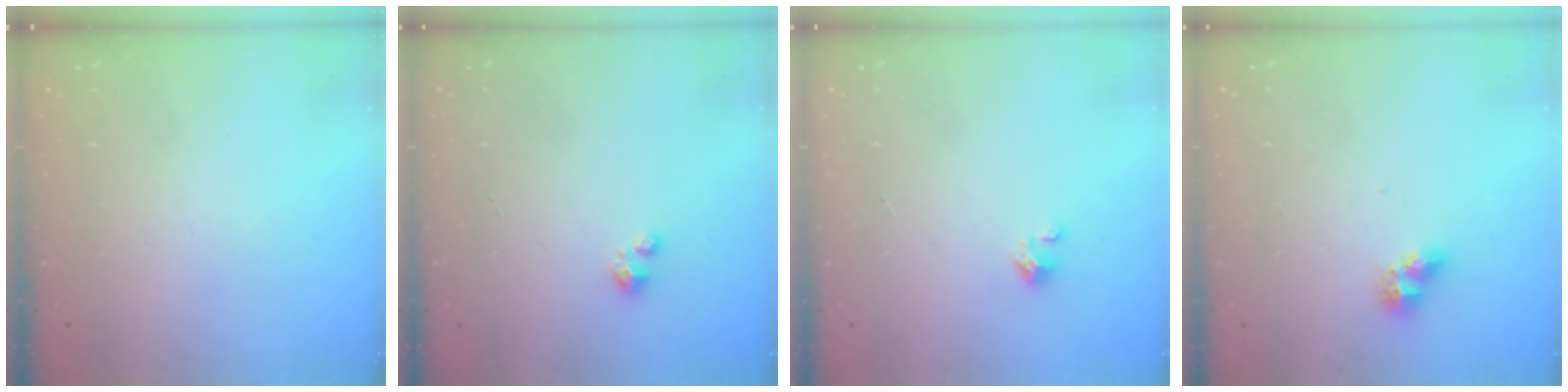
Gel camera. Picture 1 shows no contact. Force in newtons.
{"total": 1.5, "press": 1.5, "slide": 0.1}
{"total": 1.5, "press": 1.5, "slide": 0.1}
{"total": 7.8, "press": 7.7, "slide": 0.9}